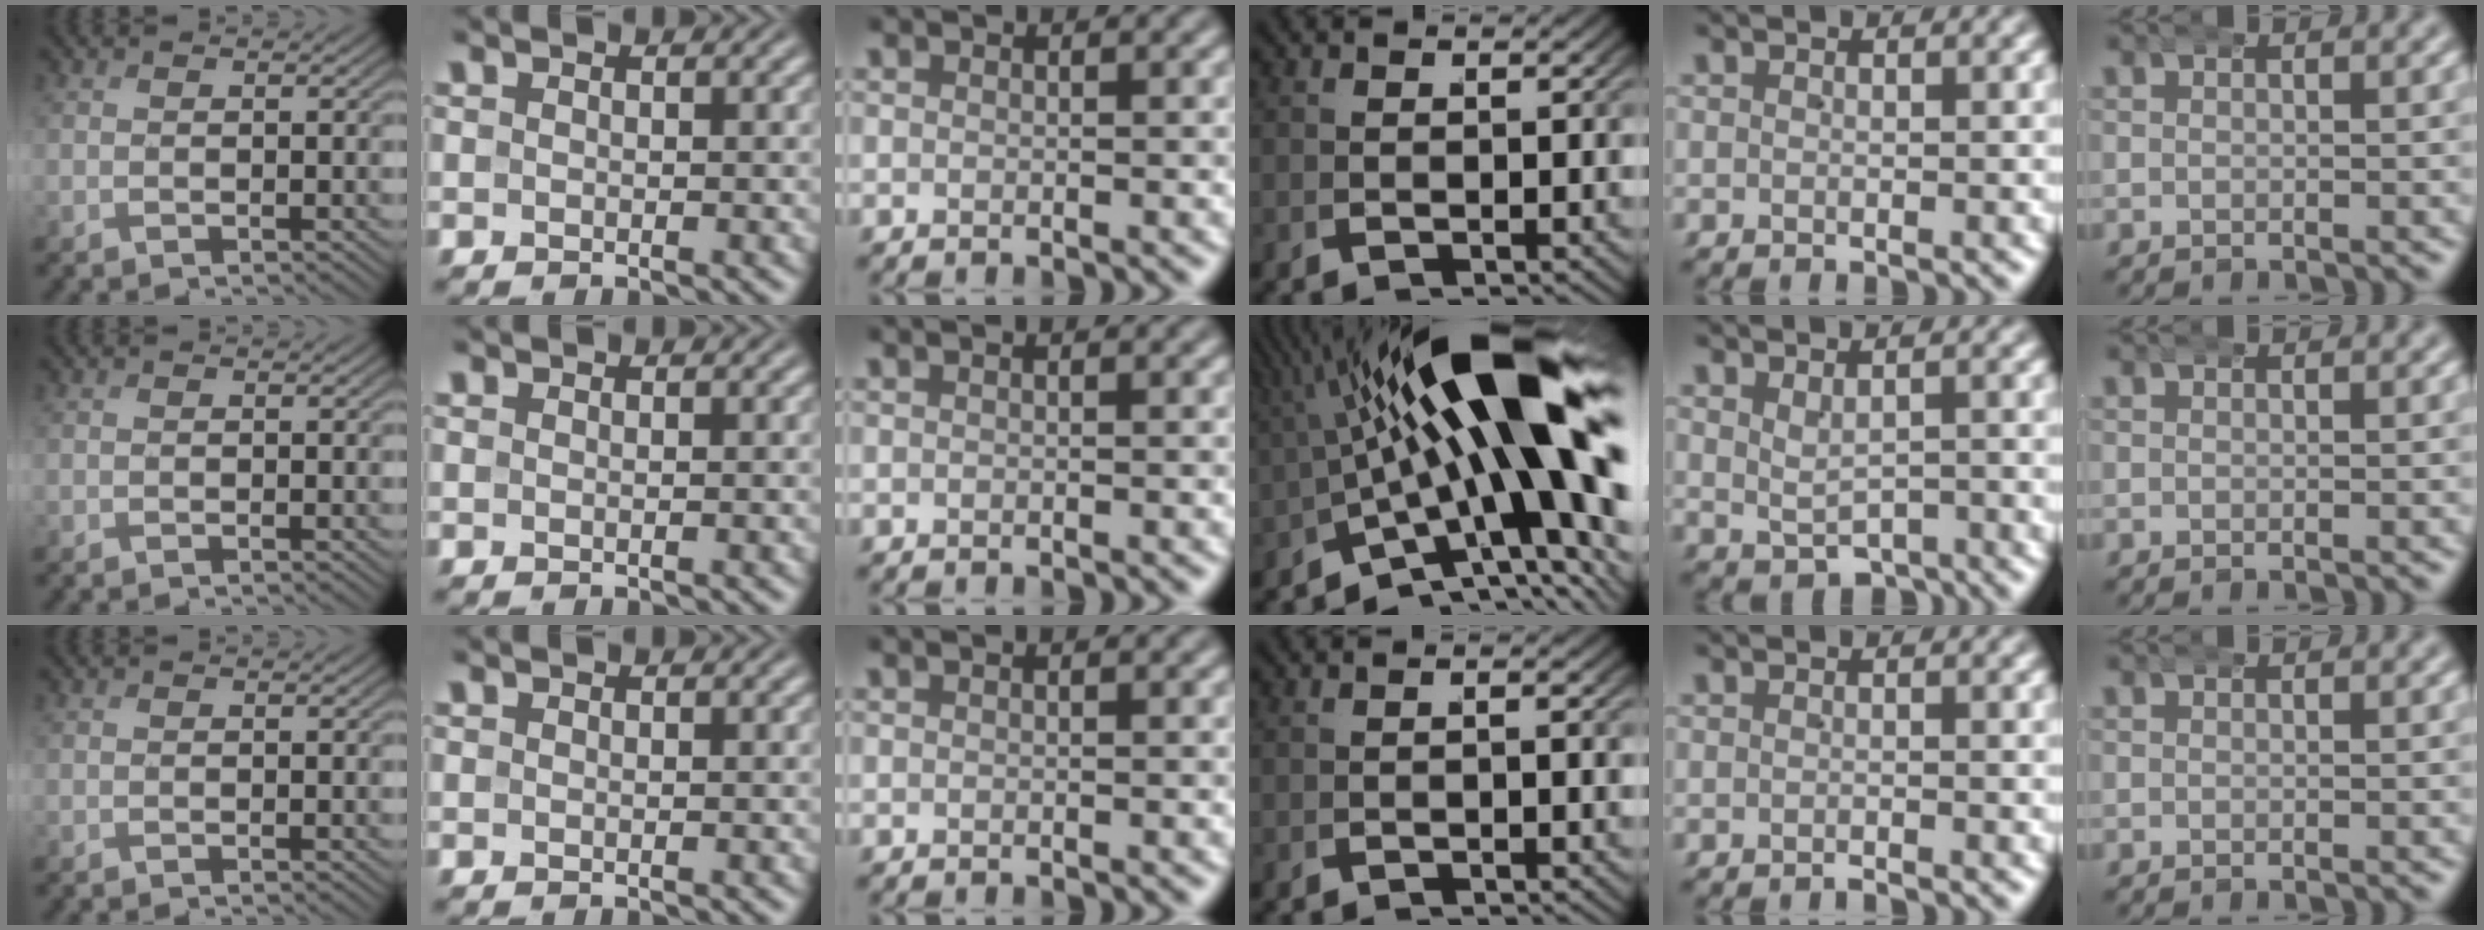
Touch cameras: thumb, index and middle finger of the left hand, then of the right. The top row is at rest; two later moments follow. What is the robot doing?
{"motion": "wrap", "object": "aluminum foil"}